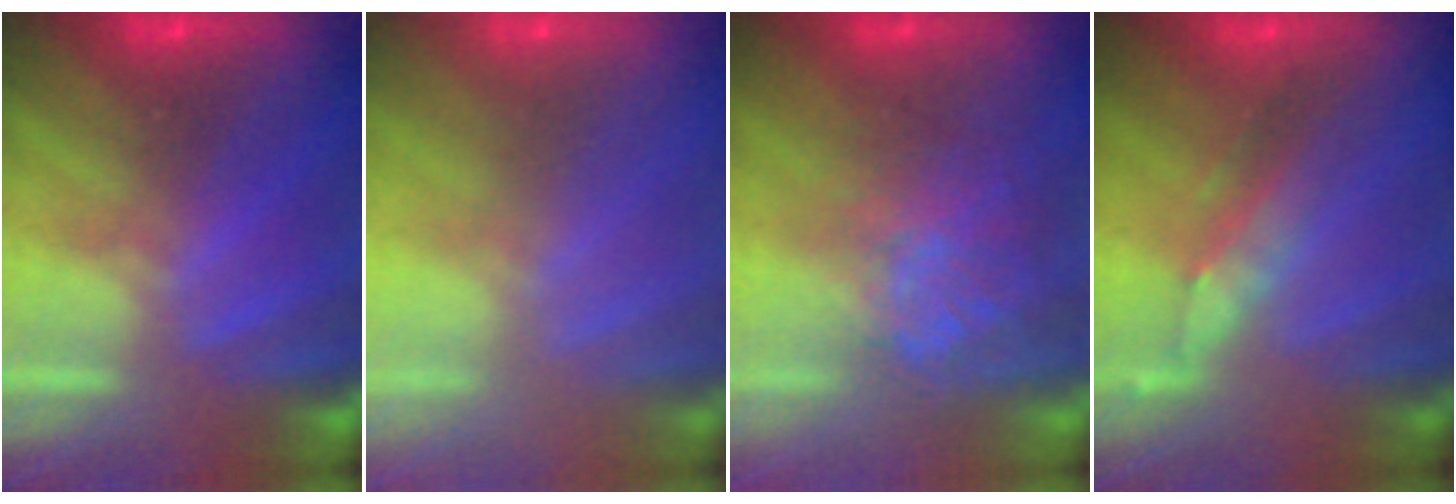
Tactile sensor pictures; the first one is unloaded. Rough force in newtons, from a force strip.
{"total": 7.4}
{"total": 3.4}
{"total": 2.8}